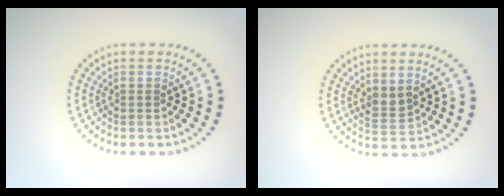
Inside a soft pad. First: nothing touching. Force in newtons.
{"total": 1.5, "press": 1.3, "slide": 0.8}